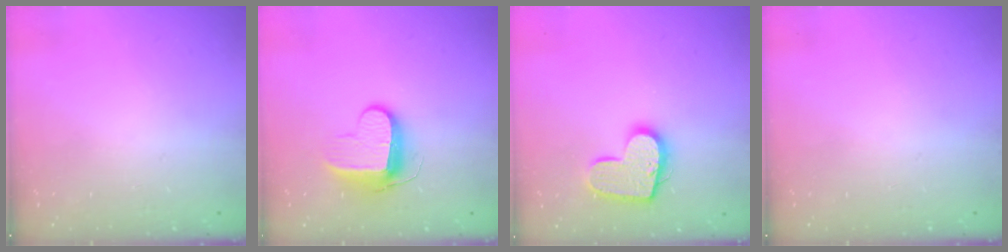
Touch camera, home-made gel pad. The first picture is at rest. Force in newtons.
{"total": 9.7, "press": 9.7, "slide": 0.9}
{"total": 14.3, "press": 14.3, "slide": 0.8}
{"total": 0.0}